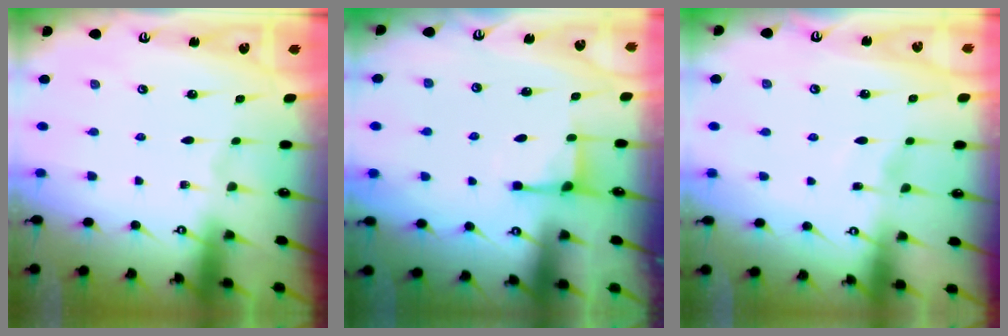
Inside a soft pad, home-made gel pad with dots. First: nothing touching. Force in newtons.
{"total": 2.5, "press": 2.4, "slide": 0.5}
{"total": 3.5, "press": 3.5, "slide": 0.5}